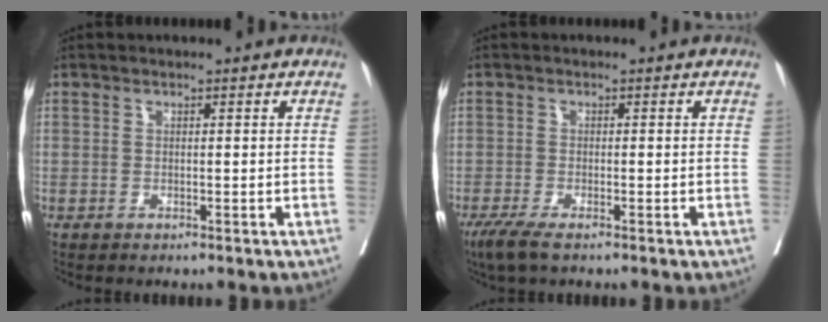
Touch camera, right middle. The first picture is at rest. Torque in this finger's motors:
{"motor_torque": [0.36, -0.35, 0.11, 0.06]}